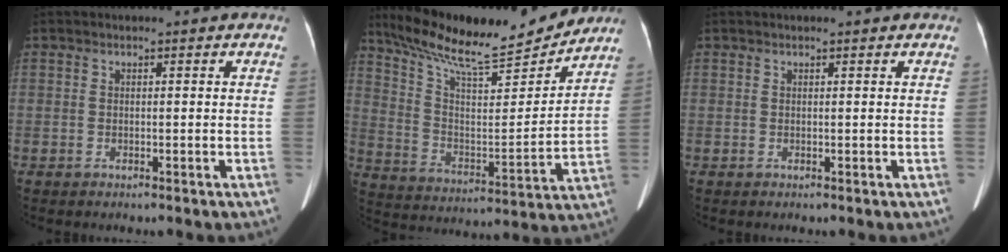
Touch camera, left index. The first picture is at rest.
{"total": 19.5, "force": [17.4, 2.5, 8.3], "torque": [-0.149, -0.006, 0.282]}
{"total": 2.3, "force": [2.1, 0.1, 1.0], "torque": [-0.012, 0.026, 0.025]}